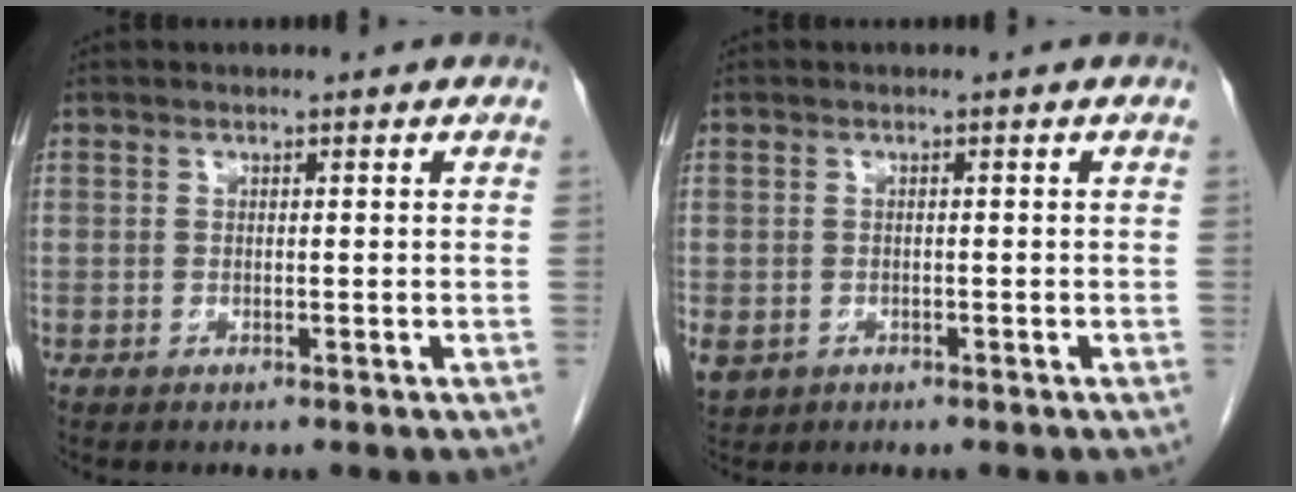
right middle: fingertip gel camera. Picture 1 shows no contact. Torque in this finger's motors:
{"motor_torque": [1.15, -0.98, 0.89, 0.21]}